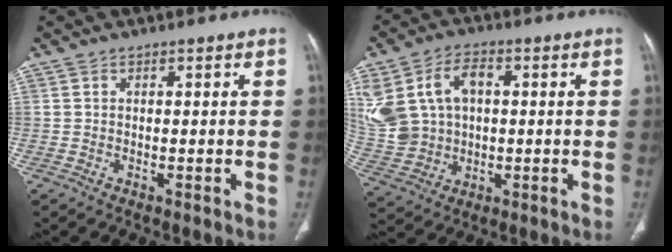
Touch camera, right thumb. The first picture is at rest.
{"total": 17.3, "force": [3.3, 13.0, 10.9], "torque": [-0.242, 0.022, 0.081]}